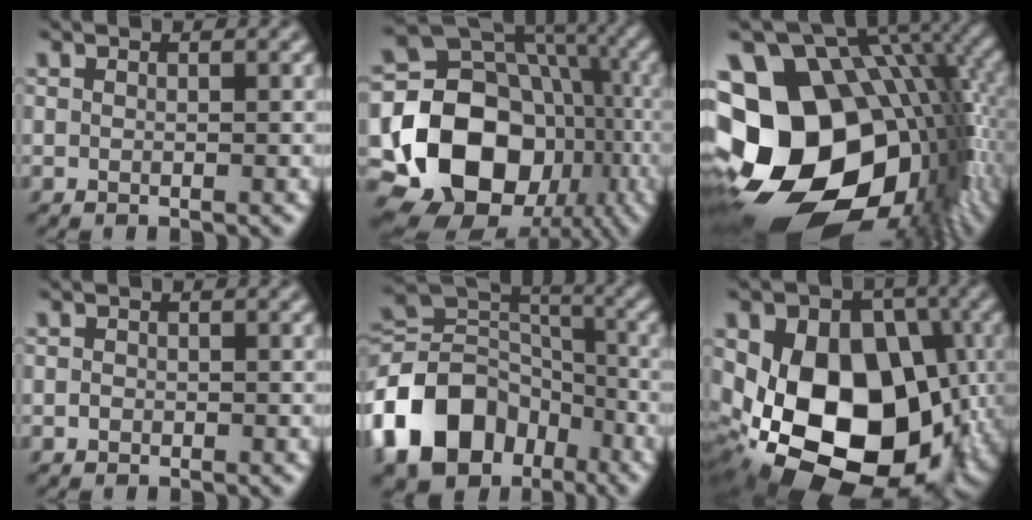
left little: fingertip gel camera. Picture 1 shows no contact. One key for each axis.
{"total": 18.9, "fx": -5.2, "fy": 15.7, "fz": 9.1, "tx": -0.162, "ty": -0.011, "tz": -0.096}
{"total": 20.5, "fx": -3.6, "fy": 14.4, "fz": 14.2, "tx": -0.284, "ty": -0.026, "tz": -0.039}
{"total": 0.6, "fx": -0.3, "fy": 0.5, "fz": 0.1, "tx": -0.001, "ty": -0.002, "tz": -0.006}
{"total": 12.8, "fx": -5.9, "fy": 9.3, "fz": 6.6, "tx": -0.154, "ty": 0.004, "tz": -0.120}
{"total": 18.6, "fx": -2.4, "fy": 13.4, "fz": 12.7, "tx": -0.179, "ty": -0.013, "tz": -0.055}